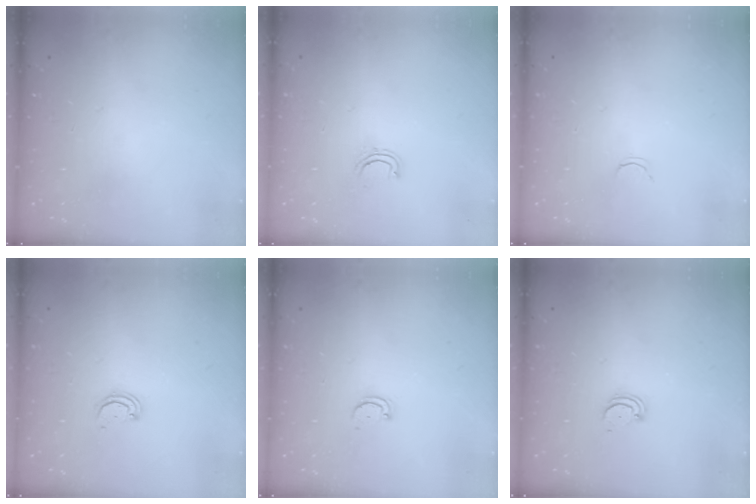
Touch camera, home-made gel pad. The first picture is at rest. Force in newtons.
{"total": 4.2, "press": 4.0, "slide": 1.2}
{"total": 2.1, "press": 2.1, "slide": 0.4}
{"total": 2.2, "press": 2.2, "slide": 0.2}
{"total": 2.5, "press": 2.4, "slide": 0.4}
{"total": 2.0, "press": 2.0, "slide": 0.2}